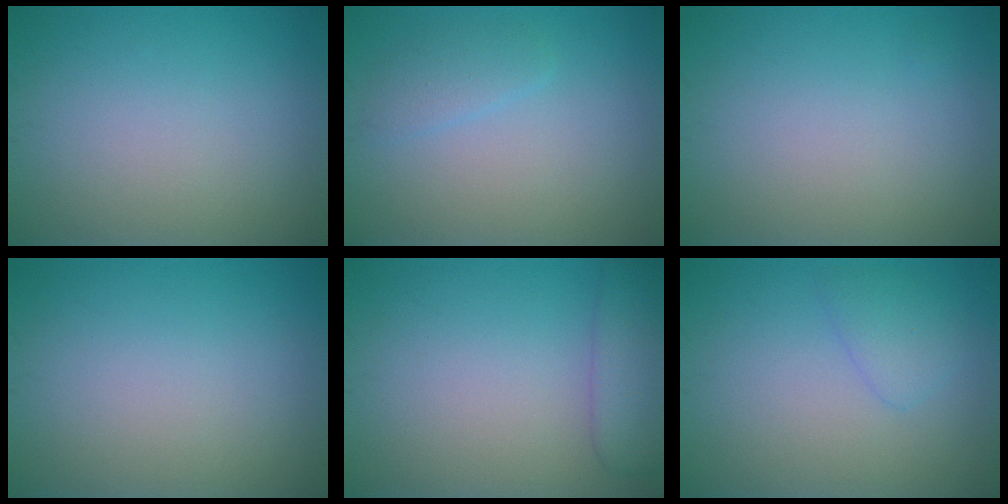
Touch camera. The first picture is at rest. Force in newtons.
{"total": 1.5, "press": 1.5, "slide": 0.1}
{"total": 0.0}
{"total": 0.0}
{"total": 3.5, "press": 3.5, "slide": 0.3}
{"total": 1.8, "press": 1.8, "slide": 0.1}